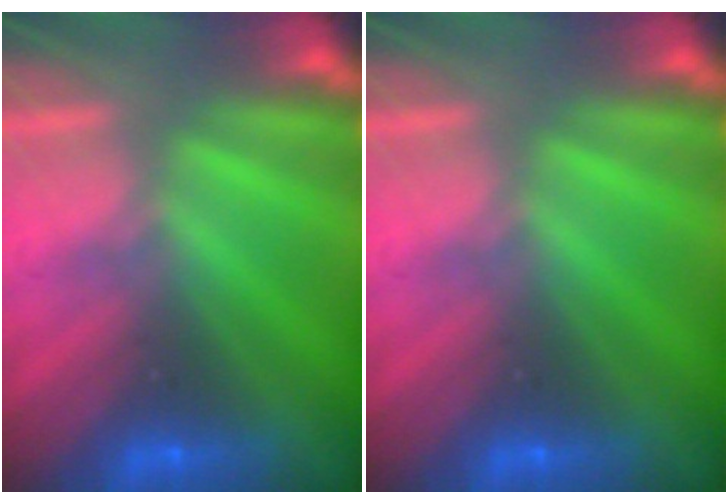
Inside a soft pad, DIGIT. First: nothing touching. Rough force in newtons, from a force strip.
{"total": 0.0}